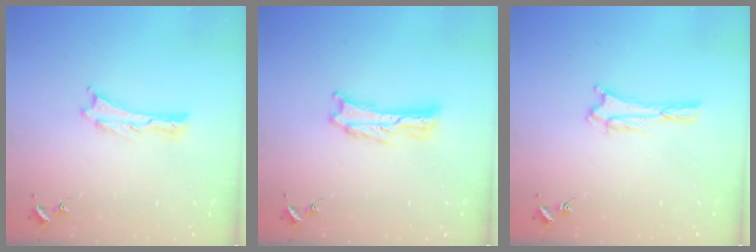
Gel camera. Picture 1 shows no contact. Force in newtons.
{"total": 1.6, "press": 1.6, "slide": 0.3}
{"total": 3.3, "press": 3.3, "slide": 0.4}